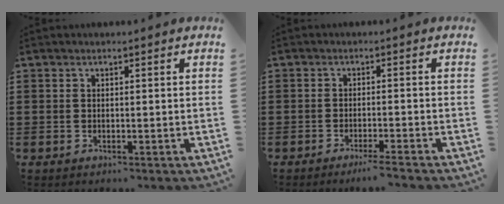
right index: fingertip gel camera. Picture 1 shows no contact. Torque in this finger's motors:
{"motor_torque": [0.44, -0.34, 0.17, 0.02]}